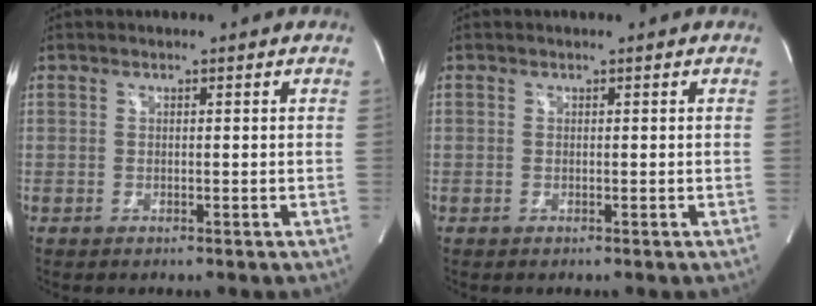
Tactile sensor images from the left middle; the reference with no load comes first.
{"total": 0.0}